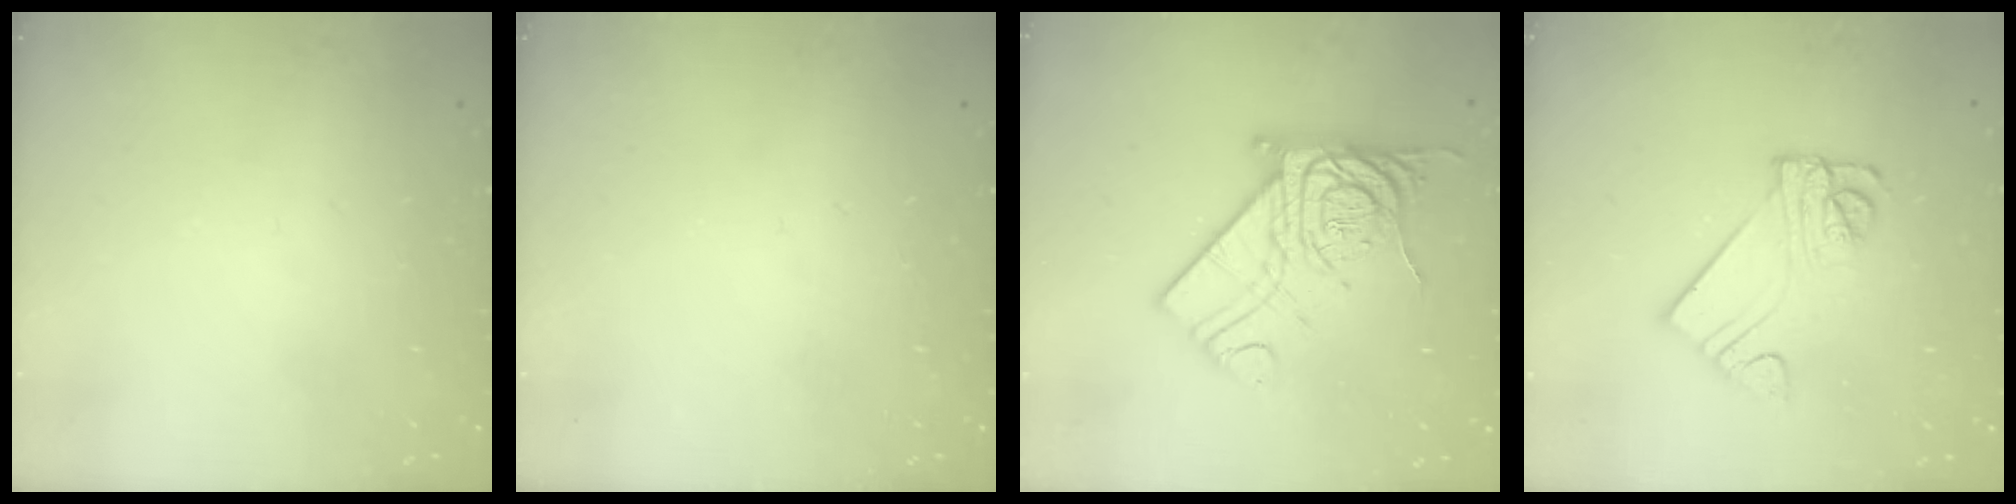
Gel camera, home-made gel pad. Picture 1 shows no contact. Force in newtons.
{"total": 0.0}
{"total": 16.9, "press": 16.9, "slide": 1.2}
{"total": 9.3, "press": 9.3, "slide": 0.9}